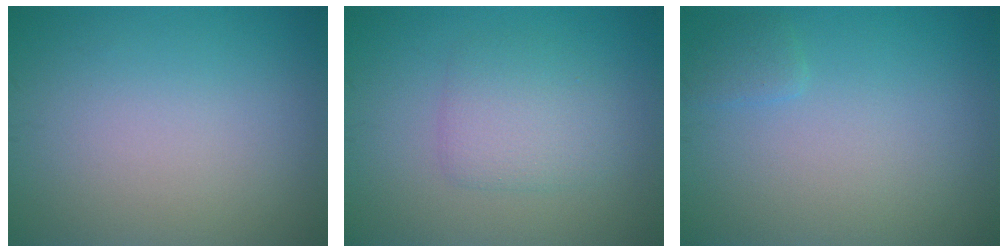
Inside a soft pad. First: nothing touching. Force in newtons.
{"total": 3.0, "press": 3.0, "slide": 0.0}
{"total": 1.0, "press": 1.0, "slide": 0.1}